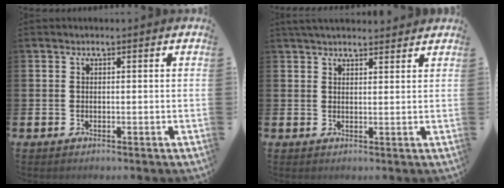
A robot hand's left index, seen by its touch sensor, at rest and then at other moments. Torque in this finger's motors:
{"motor_torque": [-0.01, -2.13, -0.13, 0.02]}